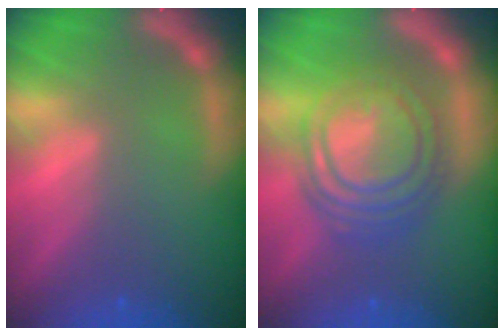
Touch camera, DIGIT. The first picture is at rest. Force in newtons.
{"total": 10.0}